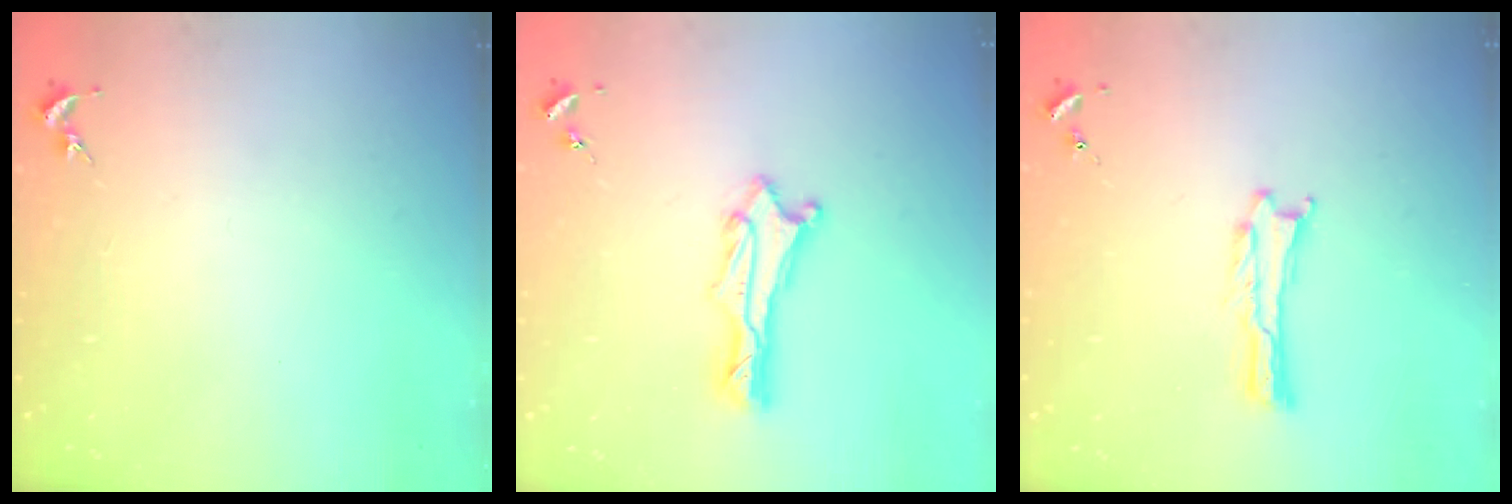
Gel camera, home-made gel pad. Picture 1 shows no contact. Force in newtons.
{"total": 1.5, "press": 1.5, "slide": 0.1}
{"total": 0.0}